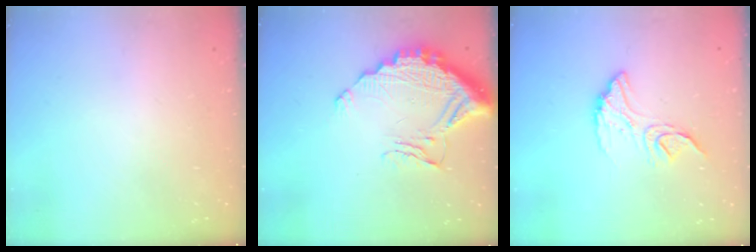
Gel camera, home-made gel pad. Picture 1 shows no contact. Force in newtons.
{"total": 14.0, "press": 13.9, "slide": 0.9}
{"total": 12.1, "press": 12.1, "slide": 0.7}